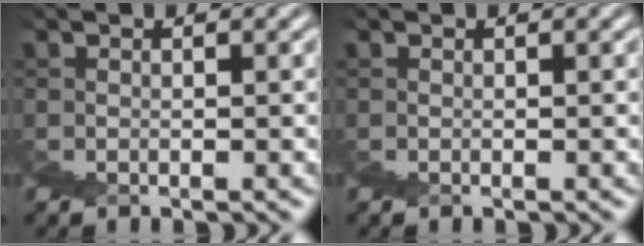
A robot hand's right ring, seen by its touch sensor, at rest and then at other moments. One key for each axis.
{"total": 0.0}